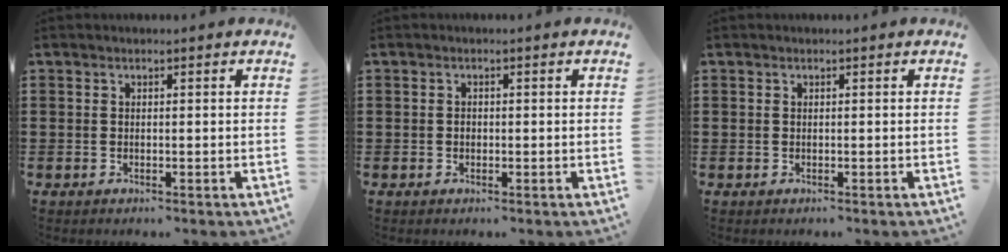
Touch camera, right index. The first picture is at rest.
{"total": 0.6, "force": [-0.2, 0.4, 0.4], "torque": [-0.010, 0.000, -0.003]}
{"total": 0.0}